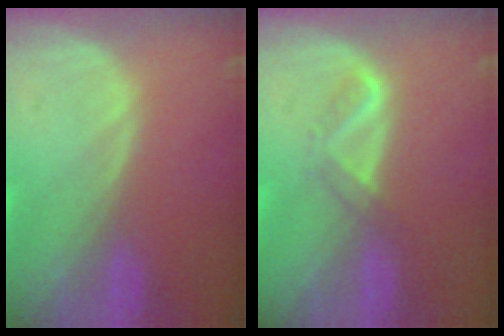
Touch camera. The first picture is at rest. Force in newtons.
{"total": 2.4, "press": 2.4, "slide": 0.7}